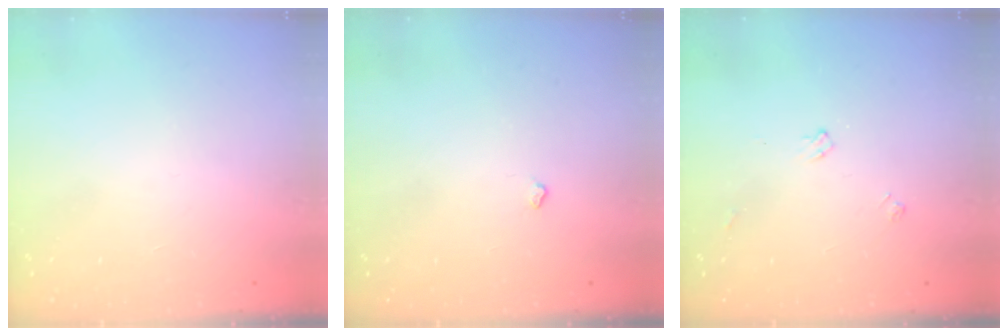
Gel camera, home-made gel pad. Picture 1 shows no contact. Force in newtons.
{"total": 2.9, "press": 2.9, "slide": 0.5}
{"total": 4.3, "press": 4.2, "slide": 0.7}